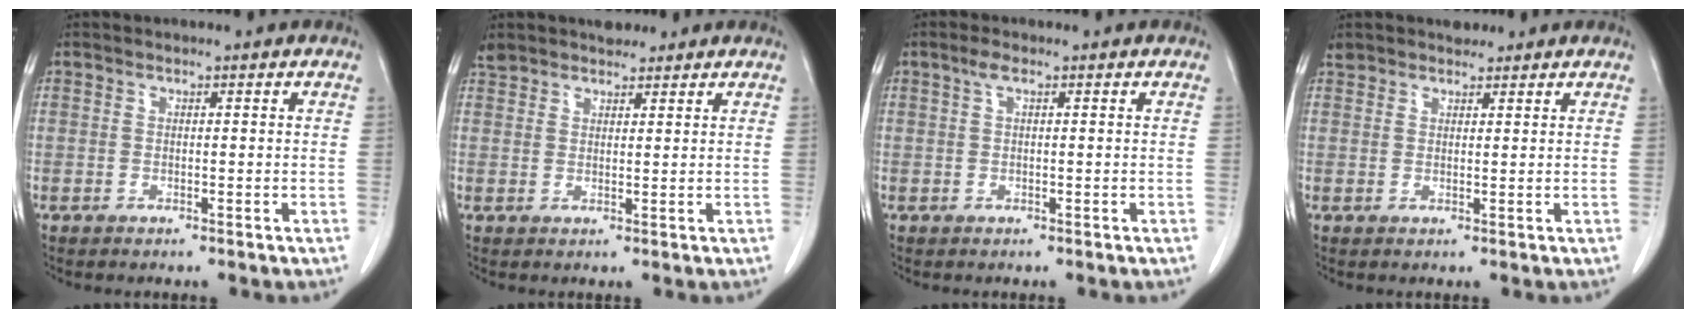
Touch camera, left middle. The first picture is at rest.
{"total": 4.2, "force": [3.8, 1.6, 0.7], "torque": [-0.014, 0.016, 0.066]}
{"total": 1.4, "force": [0.7, 0.3, 1.1], "torque": [-0.027, 0.010, 0.013]}
{"total": 2.5, "force": [2.3, 1.1, 0.0], "torque": [-0.003, 0.012, 0.039]}